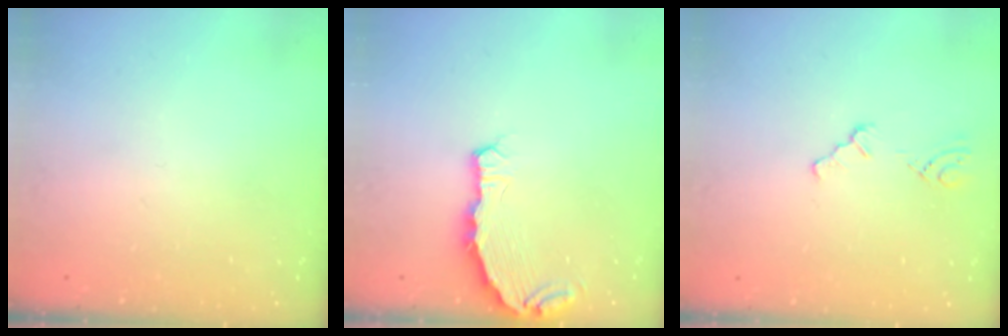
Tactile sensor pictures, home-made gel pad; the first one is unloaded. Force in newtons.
{"total": 6.8, "press": 5.1, "slide": 4.4}
{"total": 1.8, "press": 1.8, "slide": 0.3}